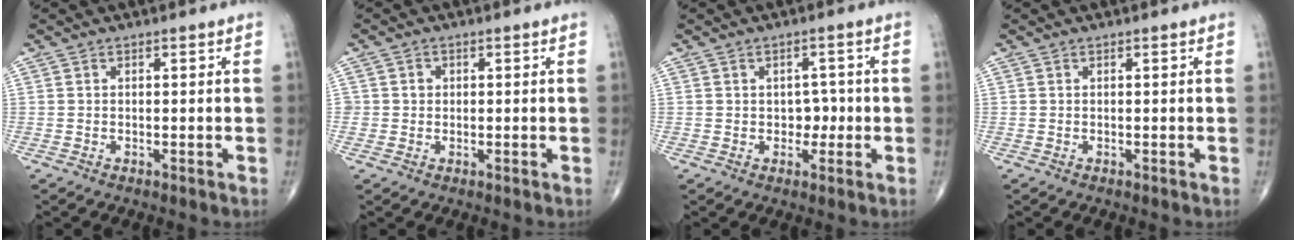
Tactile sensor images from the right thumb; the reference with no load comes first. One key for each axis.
{"total": 1.8, "fx": 0.1, "fy": 1.8, "fz": 0.3, "tx": 0.007, "ty": 0.004, "tz": 0.000}
{"total": 3.3, "fx": -0.3, "fy": 2.6, "fz": 2.0, "tx": 0.000, "ty": 0.006, "tz": -0.009}
{"total": 0.0}